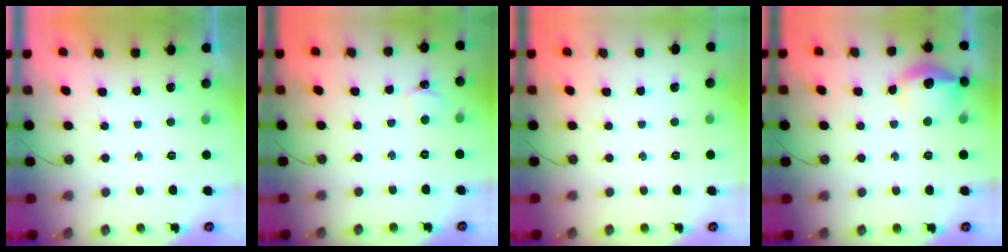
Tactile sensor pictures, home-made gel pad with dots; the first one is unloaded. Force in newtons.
{"total": 1.7, "press": 1.7, "slide": 0.2}
{"total": 0.0}
{"total": 13.9, "press": 13.9, "slide": 1.1}